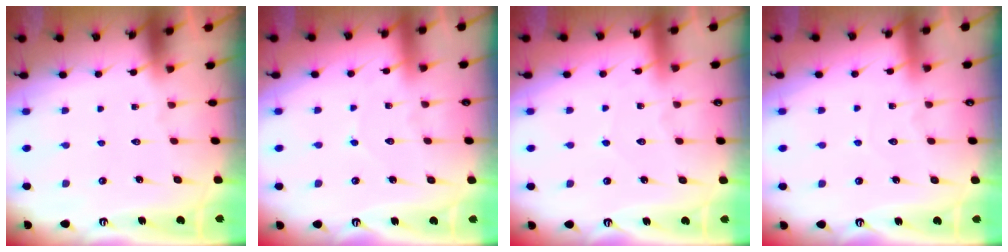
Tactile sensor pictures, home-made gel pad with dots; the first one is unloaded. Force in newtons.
{"total": 3.9, "press": 3.8, "slide": 0.3}
{"total": 3.0, "press": 2.9, "slide": 0.4}
{"total": 2.7, "press": 2.7, "slide": 0.4}